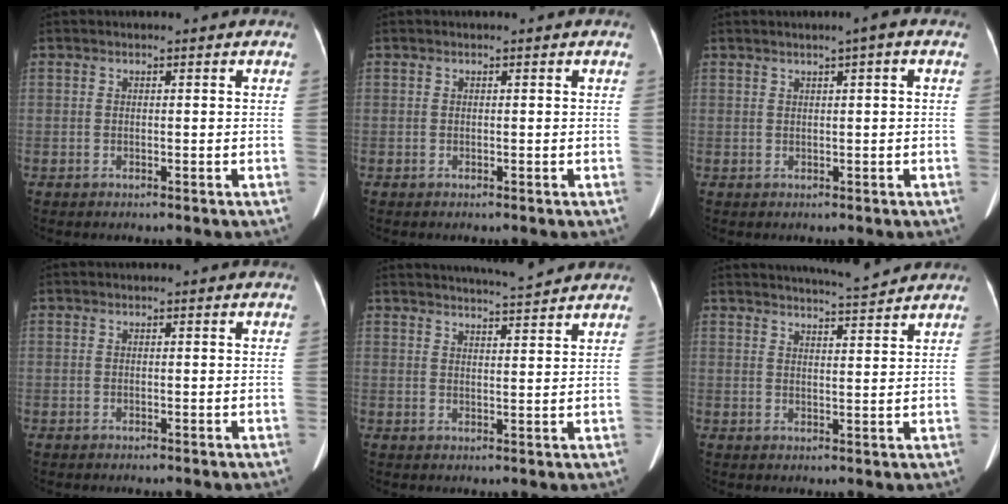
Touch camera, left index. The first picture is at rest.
{"total": 0.0}
{"total": 1.9, "force": [0.9, -0.1, 1.7], "torque": [-0.027, 0.004, 0.013]}
{"total": 0.0}
{"total": 7.3, "force": [6.9, -0.2, 2.1], "torque": [-0.043, 0.008, 0.096]}
{"total": 6.3, "force": [6.1, -0.4, 1.5], "torque": [-0.033, 0.003, 0.085]}